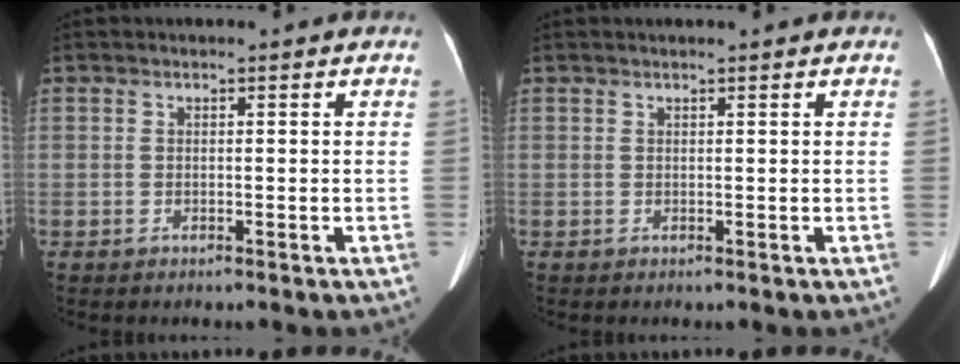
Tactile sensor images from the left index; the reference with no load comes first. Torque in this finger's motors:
{"motor_torque": [-0.10, 0.19, -0.09, -0.01]}